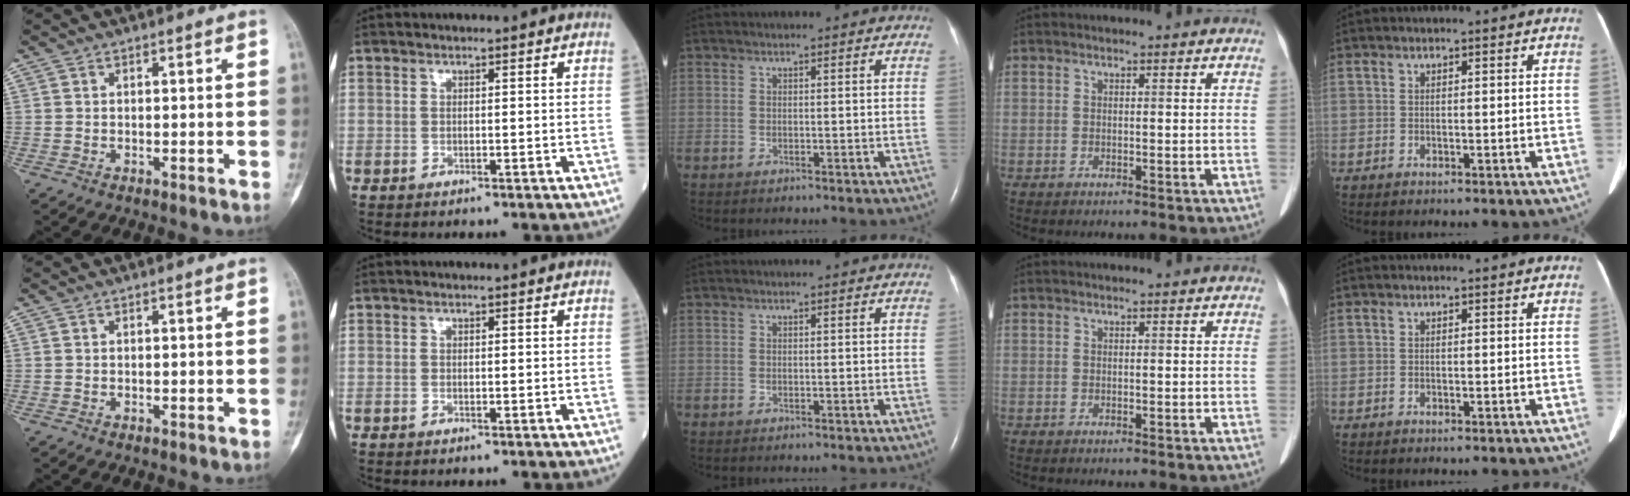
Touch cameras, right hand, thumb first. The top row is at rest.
{}